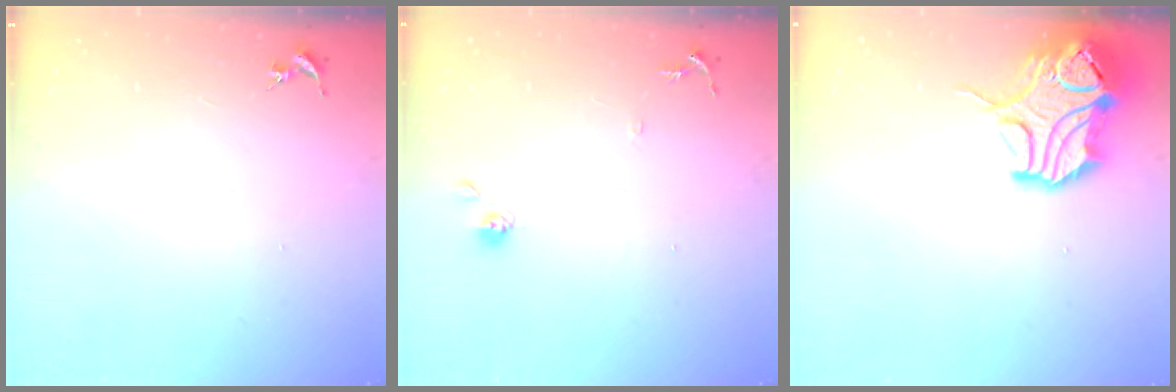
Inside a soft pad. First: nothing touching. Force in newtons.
{"total": 6.4, "press": 6.4, "slide": 0.4}
{"total": 15.7, "press": 15.6, "slide": 2.3}